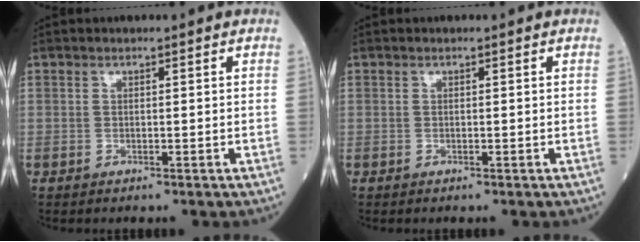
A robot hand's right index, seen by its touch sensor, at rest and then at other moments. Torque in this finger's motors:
{"motor_torque": [0.04, 0.00, -0.01, 0.01]}